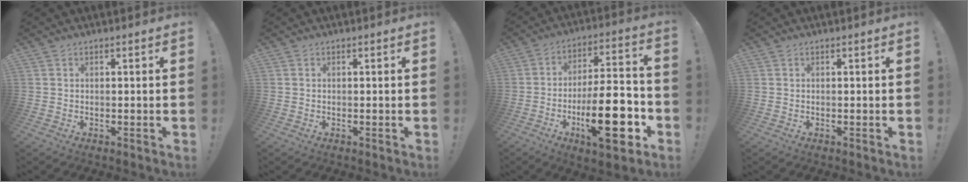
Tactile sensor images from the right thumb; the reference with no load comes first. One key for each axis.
{"total": 0.0}
{"total": 22.0, "fx": -7.8, "fy": 7.1, "fz": 19.3, "tx": -0.302, "ty": 0.035, "tz": -0.119}
{"total": 0.0}